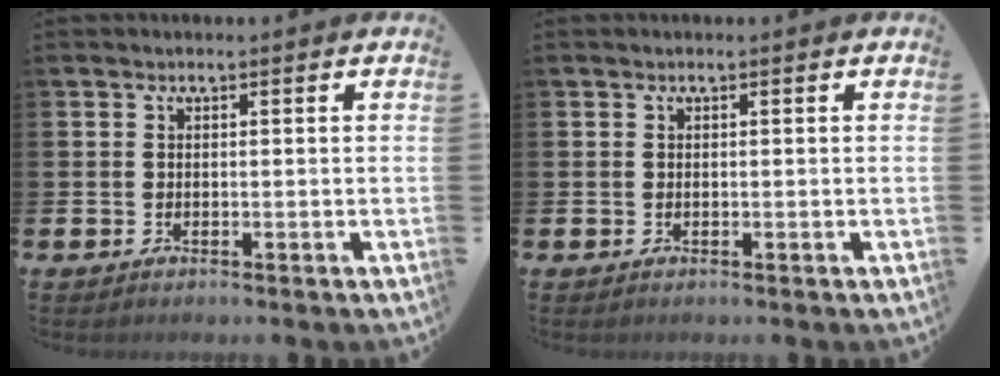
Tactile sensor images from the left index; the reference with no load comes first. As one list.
[{"total": 0.0}]